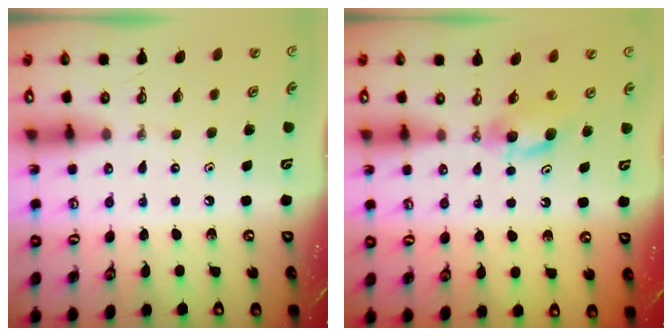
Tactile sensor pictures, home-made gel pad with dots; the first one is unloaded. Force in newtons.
{"total": 4.9, "press": 4.8, "slide": 0.8}